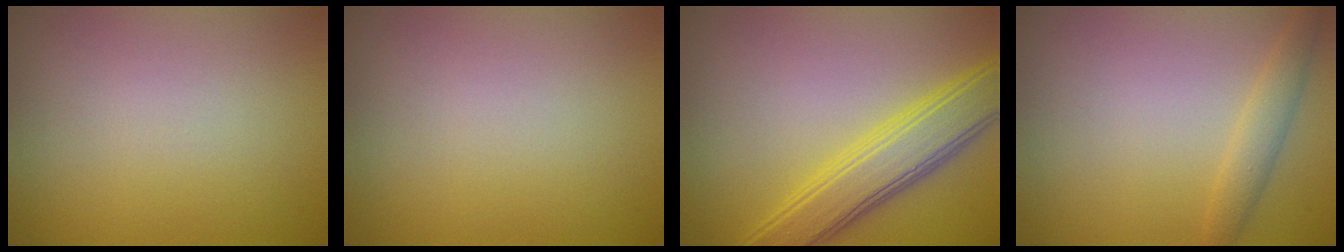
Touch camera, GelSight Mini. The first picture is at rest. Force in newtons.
{"total": 0.0}
{"total": 5.4, "press": 5.4, "slide": 0.1}
{"total": 1.8, "press": 1.8, "slide": 0.2}